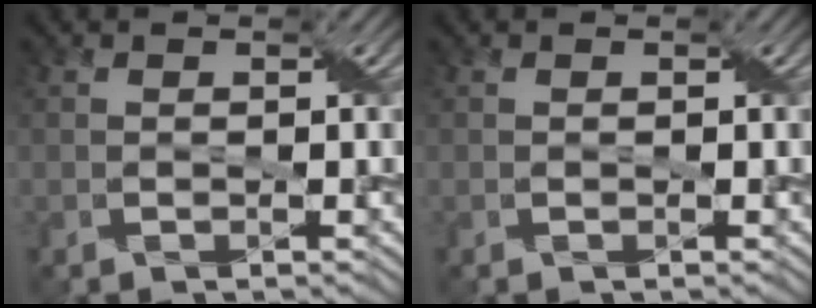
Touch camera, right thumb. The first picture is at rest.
{"total": 0.0}